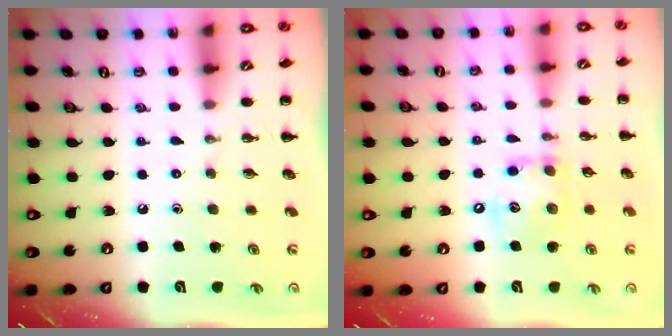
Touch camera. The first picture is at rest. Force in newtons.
{"total": 11.5, "press": 11.4, "slide": 1.8}